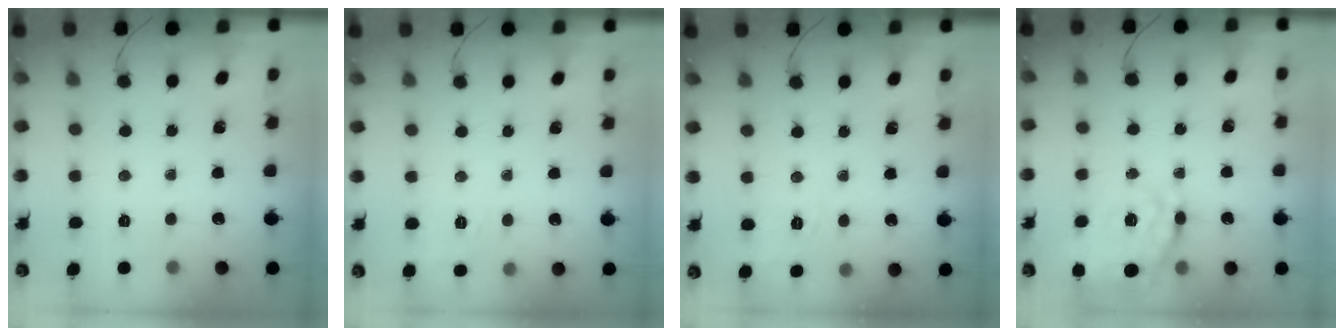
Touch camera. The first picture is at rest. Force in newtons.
{"total": 2.0, "press": 1.1, "slide": 1.7}
{"total": 4.4, "press": 3.8, "slide": 2.2}
{"total": 20.5, "press": 20.2, "slide": 3.8}